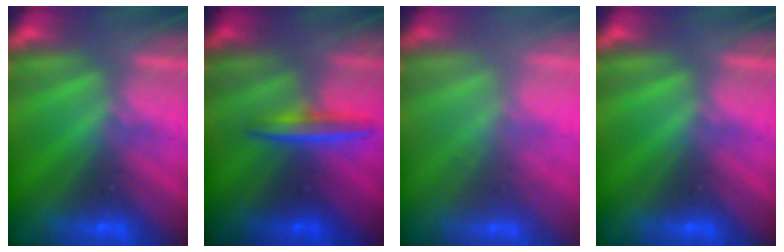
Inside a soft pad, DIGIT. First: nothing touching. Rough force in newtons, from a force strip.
{"total": 1.5}
{"total": 2.1}
{"total": 0.0}